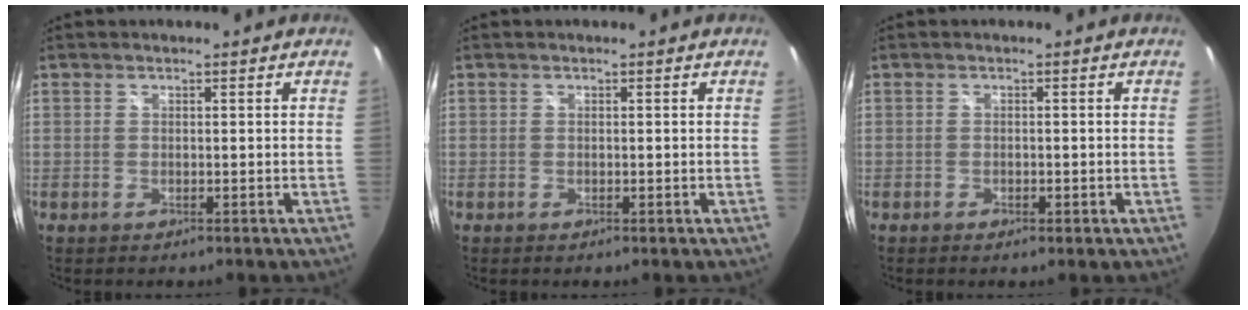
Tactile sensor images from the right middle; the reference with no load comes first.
{"total": 0.0}
{"total": 1.5, "force": [-0.8, 0.8, 1.0], "torque": [-0.017, -0.003, -0.011]}